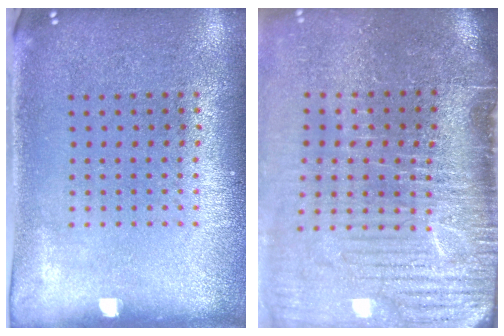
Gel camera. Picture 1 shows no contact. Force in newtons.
{"total": 5.1, "press": 4.2, "slide": 2.9}